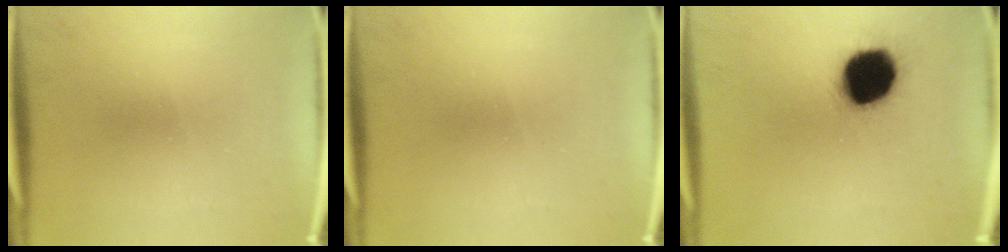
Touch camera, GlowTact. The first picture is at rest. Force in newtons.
{"total": 0.0}
{"total": 18.9}